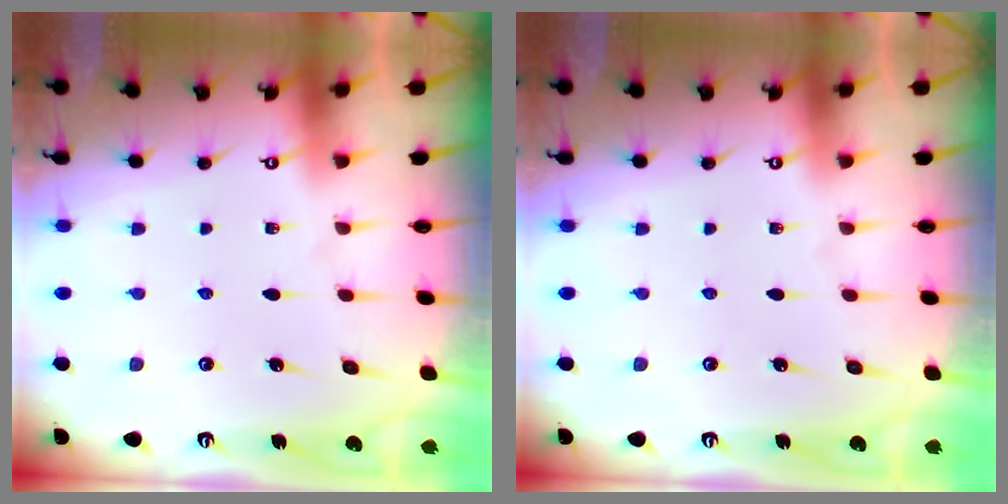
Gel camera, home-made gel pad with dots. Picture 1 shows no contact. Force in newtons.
{"total": 0.0}